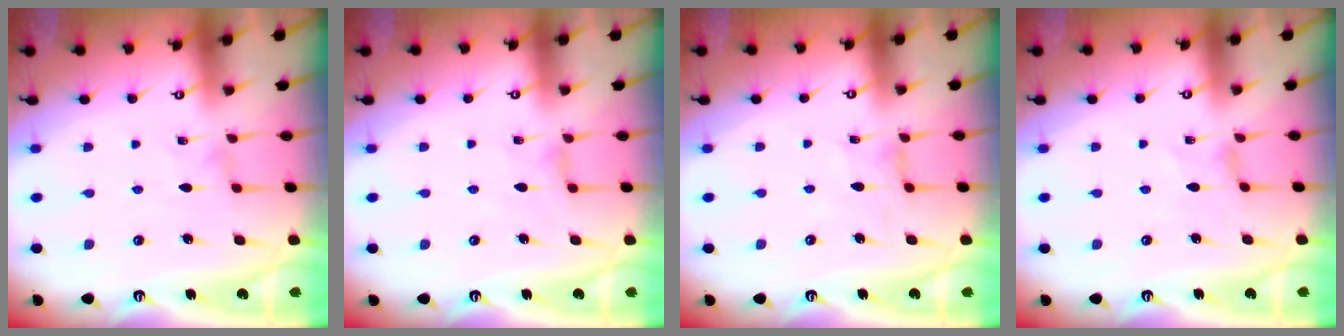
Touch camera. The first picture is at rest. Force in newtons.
{"total": 1.8, "press": 1.7, "slide": 0.4}
{"total": 2.0, "press": 2.0, "slide": 0.3}
{"total": 0.0}